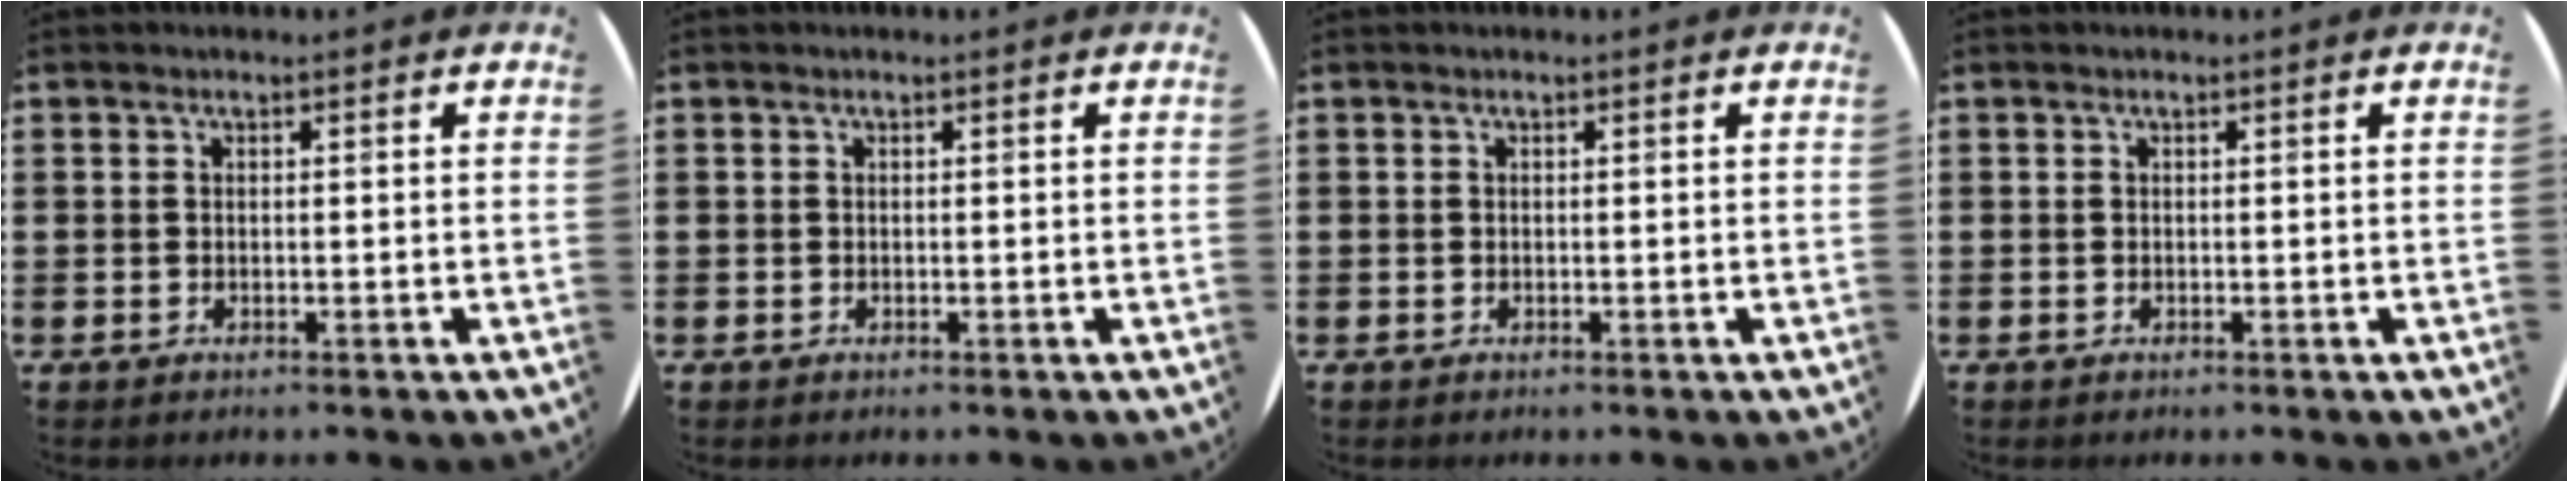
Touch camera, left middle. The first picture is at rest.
{"total": 0.0}
{"total": 0.0}
{"total": 0.0}